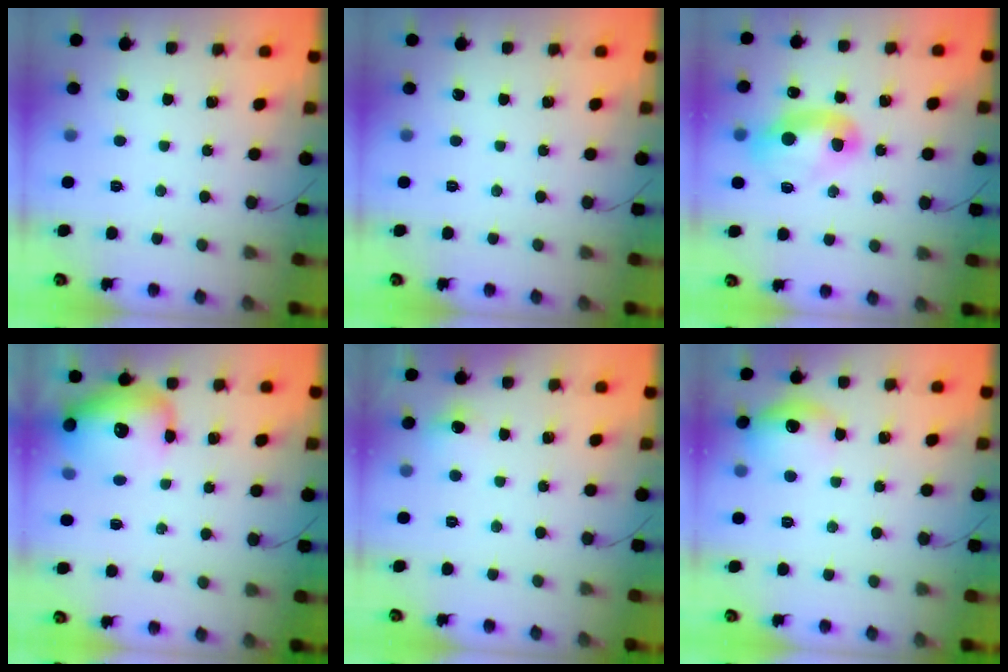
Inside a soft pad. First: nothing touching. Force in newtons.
{"total": 0.0}
{"total": 10.2, "press": 10.2, "slide": 0.8}
{"total": 16.0, "press": 15.7, "slide": 3.0}
{"total": 10.9, "press": 4.9, "slide": 9.7}
{"total": 10.8, "press": 10.7, "slide": 0.9}